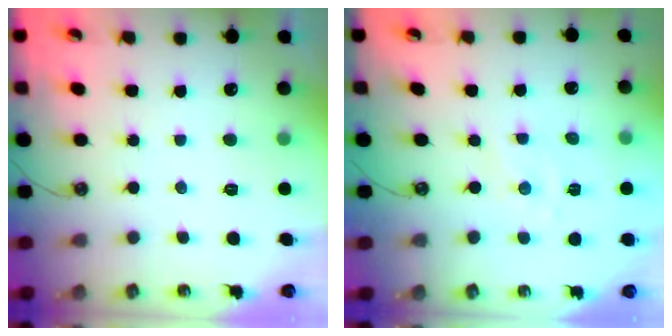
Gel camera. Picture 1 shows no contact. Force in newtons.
{"total": 0.0}